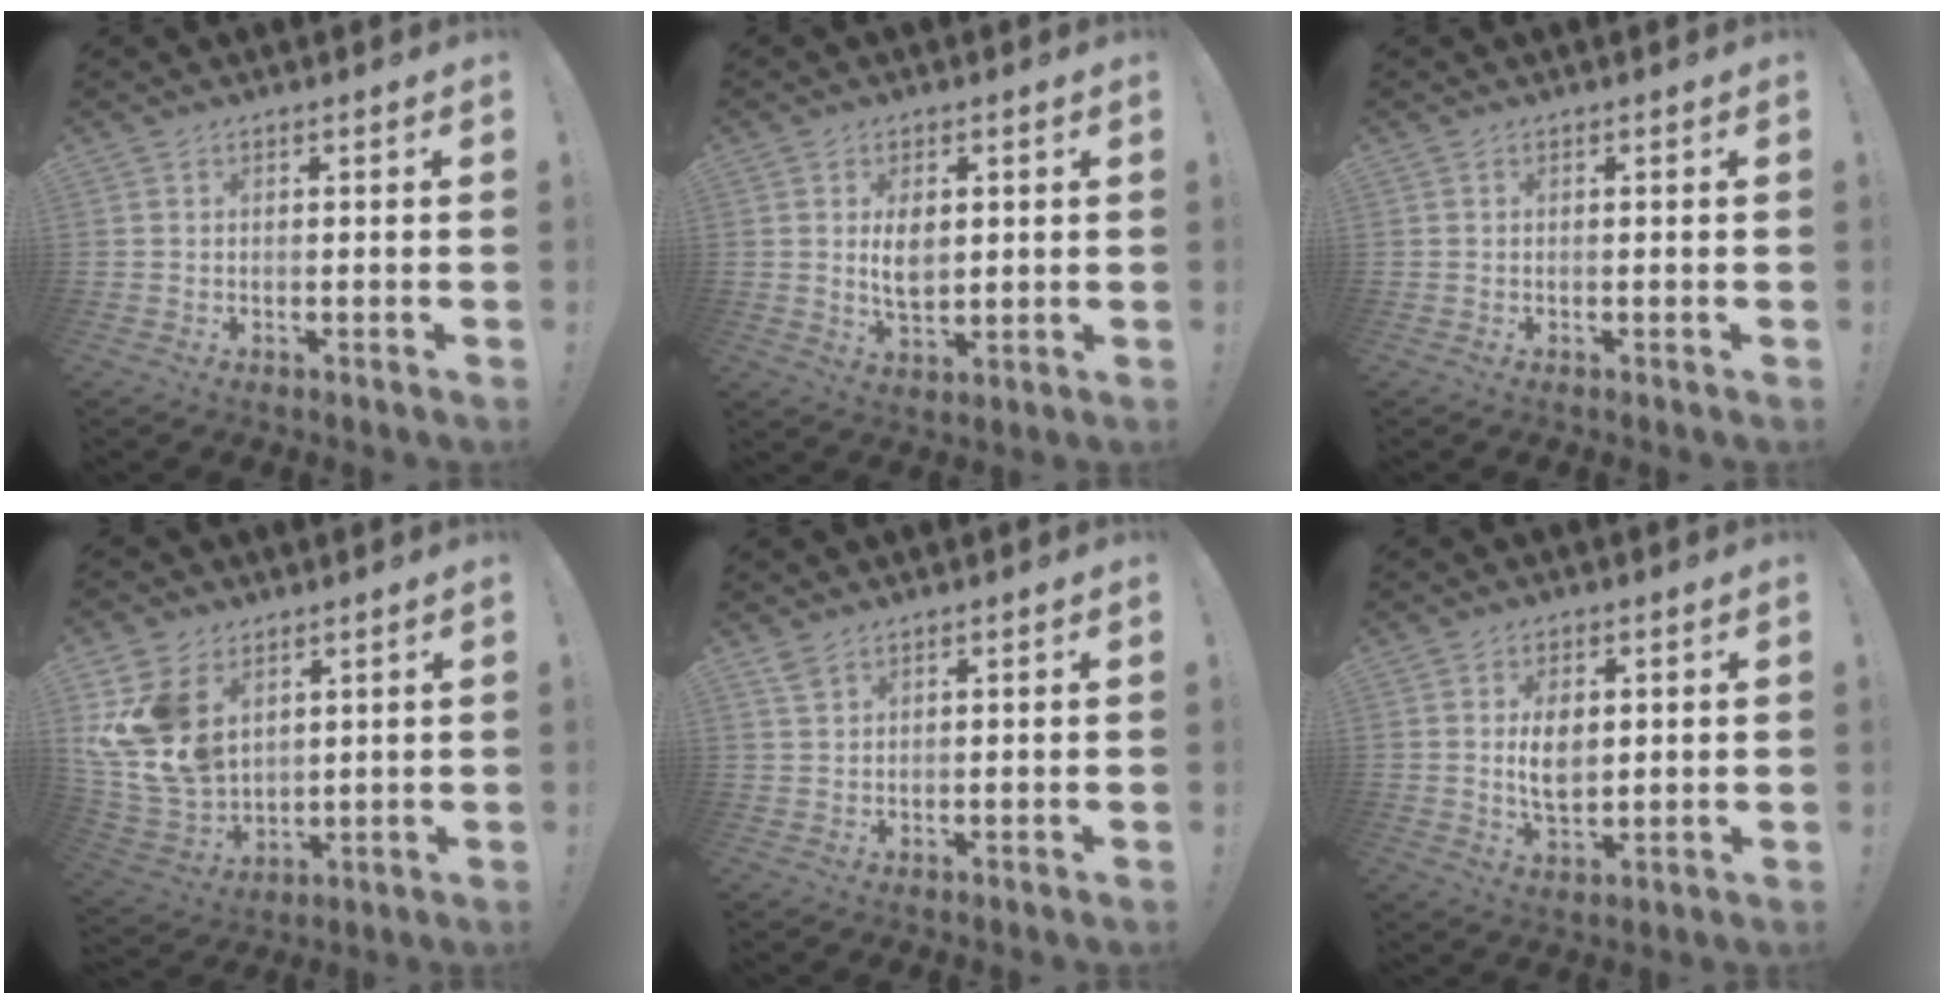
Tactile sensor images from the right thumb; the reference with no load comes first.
{"total": 6.2, "force": [1.2, 3.6, 4.9], "torque": [-0.071, -0.008, 0.018]}
{"total": 0.0}
{"total": 15.7, "force": [5.7, 11.7, 8.8], "torque": [-0.183, -0.032, 0.114]}
{"total": 2.7, "force": [2.1, 1.1, 1.4], "torque": [-0.022, -0.009, 0.039]}
{"total": 7.2, "force": [1.2, 4.4, 5.6], "torque": [-0.092, -0.007, 0.017]}